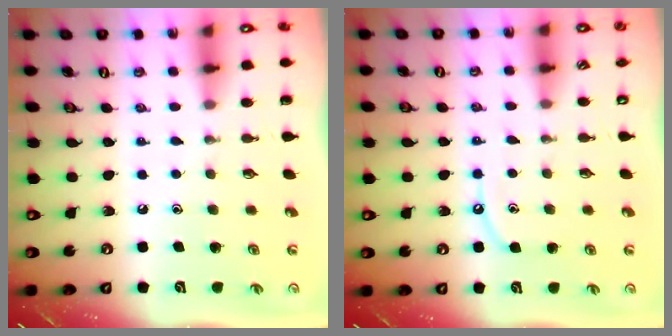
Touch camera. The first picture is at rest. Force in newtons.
{"total": 6.1, "press": 6.0, "slide": 0.7}